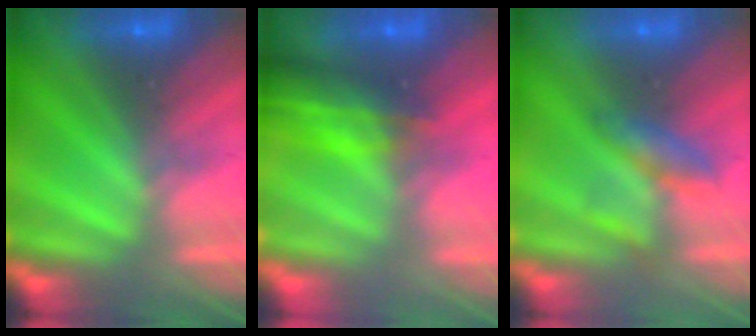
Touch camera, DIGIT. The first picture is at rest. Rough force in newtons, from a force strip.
{"total": 7.2}
{"total": 2.2}